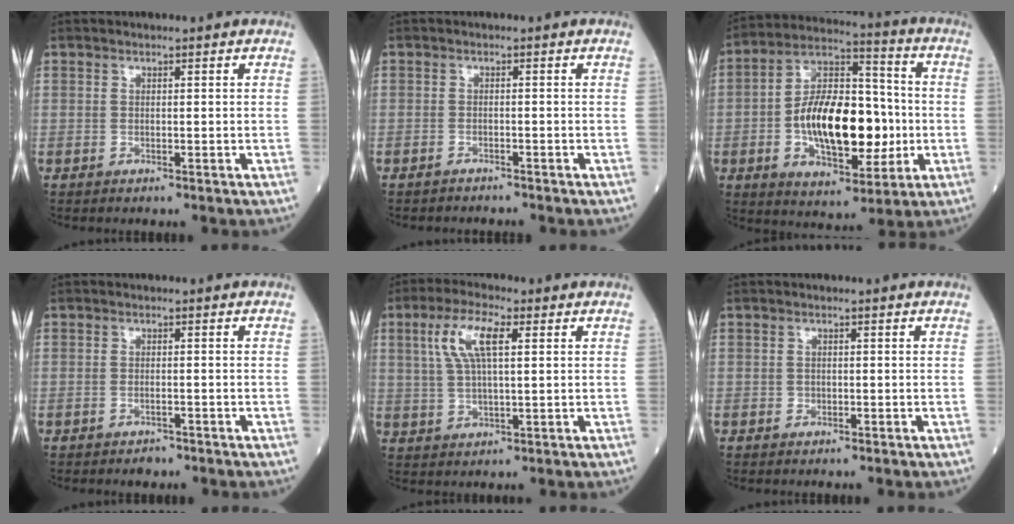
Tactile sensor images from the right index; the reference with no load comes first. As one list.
[{"total": 1.3, "force": [-1.3, 0.3, -0.3], "torque": [0.002, -0.002, -0.019]}, {"total": 17.8, "force": [-2.3, 7.9, 15.7], "torque": [-0.281, 0.020, -0.034]}, {"total": 1.6, "force": [-1.1, 0.9, 0.8], "torque": [-0.015, 0.000, -0.010]}, {"total": 7.9, "force": [2.7, 2.0, 7.1], "torque": [-0.151, 0.015, 0.055]}, {"total": 0.6, "force": [-0.2, 0.6, 0.1], "torque": [-0.001, 0.004, -0.003]}]